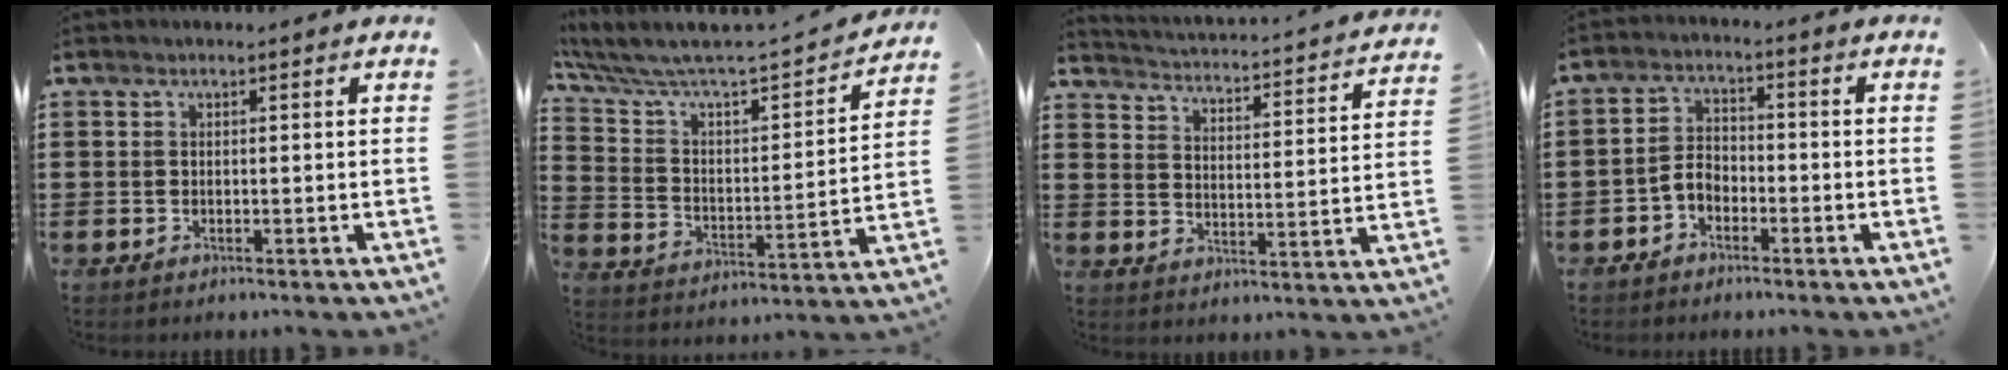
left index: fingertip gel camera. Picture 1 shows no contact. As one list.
[{"total": 4.9, "force": [4.5, 0.8, 1.8], "torque": [-0.064, -0.050, 0.067]}, {"total": 2.0, "force": [1.9, -0.5, 0.1], "torque": [-0.022, -0.031, 0.020]}, {"total": 3.2, "force": [-2.0, 1.9, 1.6], "torque": [-0.048, 0.005, -0.047]}]